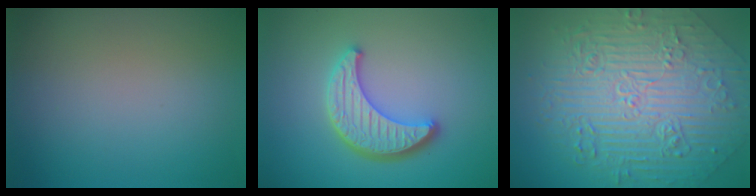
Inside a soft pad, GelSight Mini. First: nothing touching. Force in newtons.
{"total": 4.4, "press": 3.8, "slide": 2.3}
{"total": 10.8, "press": 7.5, "slide": 7.8}